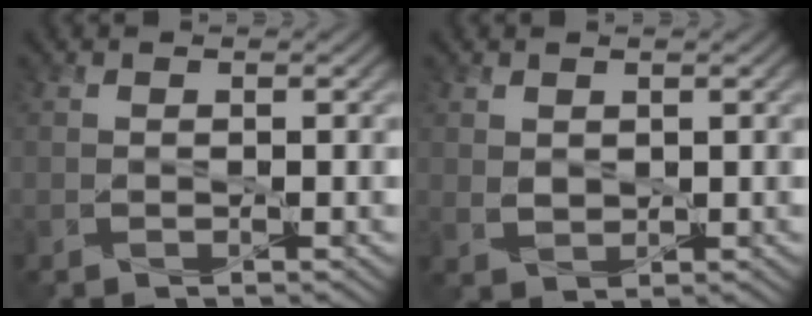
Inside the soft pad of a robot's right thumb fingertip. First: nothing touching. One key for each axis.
{"total": 1.8, "fx": 1.1, "fy": 1.2, "fz": 0.8, "tx": -0.020, "ty": -0.003, "tz": 0.025}